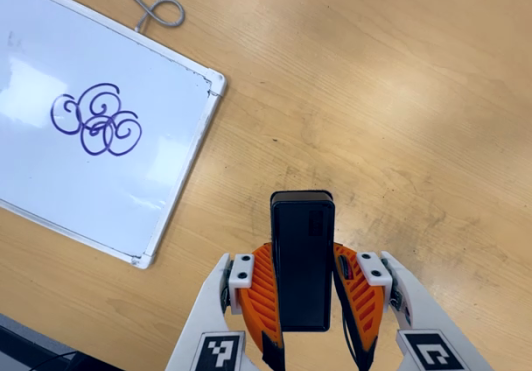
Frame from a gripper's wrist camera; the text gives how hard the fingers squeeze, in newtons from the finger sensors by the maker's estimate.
{"total": 4.6, "left": 3.5, "right": 5.7}